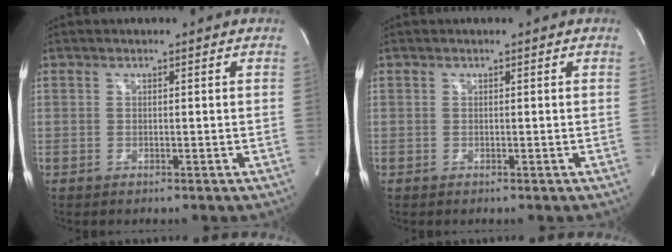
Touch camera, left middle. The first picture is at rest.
{"total": 0.0}